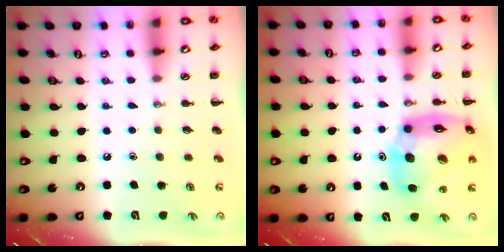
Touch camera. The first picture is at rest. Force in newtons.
{"total": 15.9, "press": 15.2, "slide": 4.5}